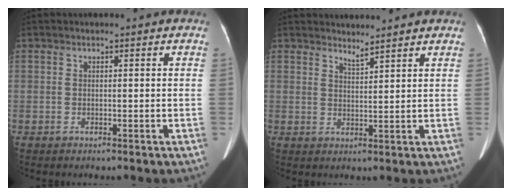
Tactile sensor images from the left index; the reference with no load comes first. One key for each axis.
{"total": 2.9, "fx": 2.8, "fy": 0.1, "fz": 0.5, "tx": -0.014, "ty": -0.014, "tz": 0.035}